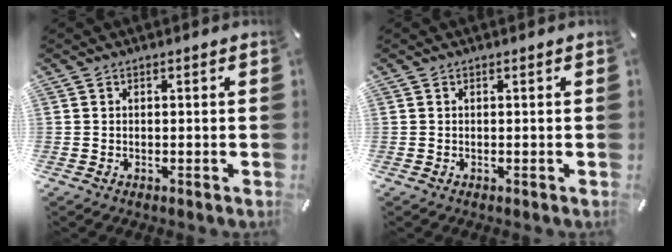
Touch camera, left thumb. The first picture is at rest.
{"total": 0.0}